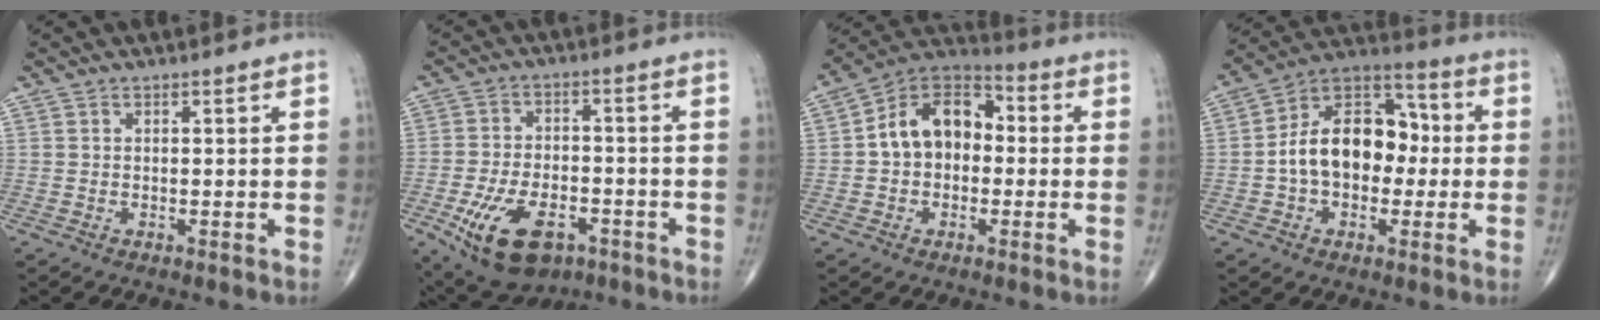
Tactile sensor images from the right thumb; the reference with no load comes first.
{"total": 14.3, "force": [-6.5, 8.0, 9.9], "torque": [-0.171, 0.018, -0.099]}
{"total": 13.0, "force": [0.3, 9.3, 9.2], "torque": [-0.123, 0.040, -0.012]}
{"total": 16.3, "force": [-0.6, 11.1, 11.9], "torque": [-0.161, 0.046, -0.018]}